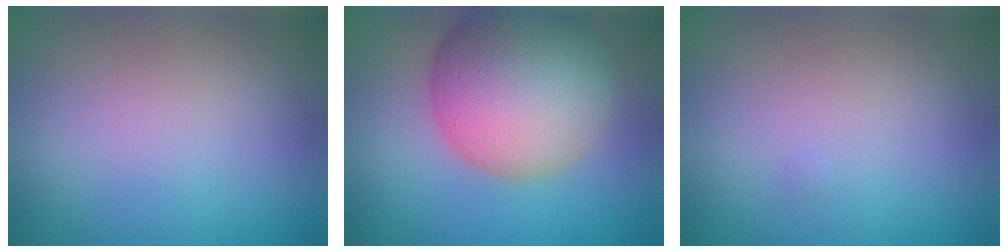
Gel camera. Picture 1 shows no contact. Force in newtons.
{"total": 11.3, "press": 11.3, "slide": 0.8}
{"total": 0.0}